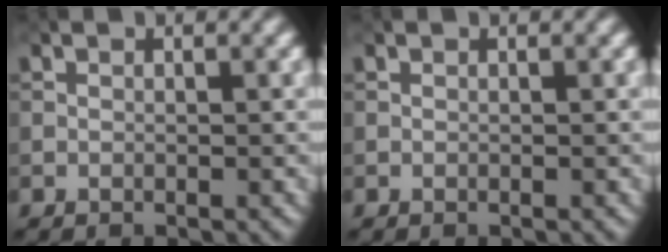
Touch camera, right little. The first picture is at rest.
{"total": 0.0}